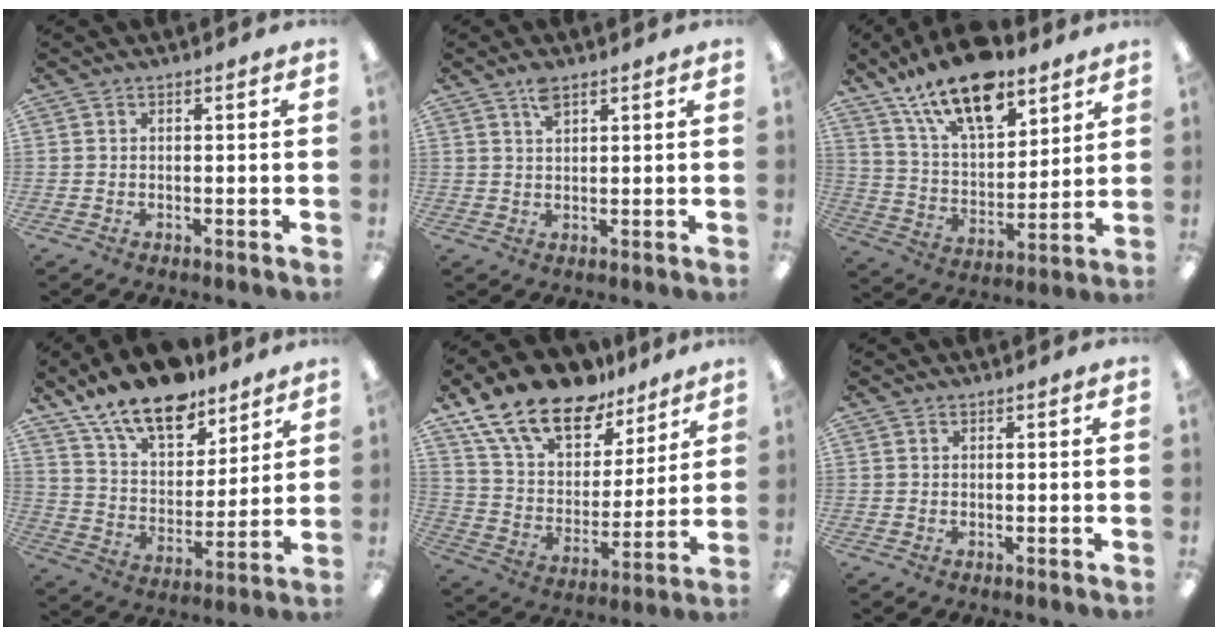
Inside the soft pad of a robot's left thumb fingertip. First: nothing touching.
{"total": 3.5, "force": [2.4, 1.4, 2.1], "torque": [-0.039, -0.003, 0.042]}
{"total": 18.6, "force": [13.1, 8.0, 10.5], "torque": [-0.185, -0.070, 0.231]}
{"total": 16.6, "force": [12.8, 7.4, 7.6], "torque": [-0.143, -0.077, 0.229]}
{"total": 18.4, "force": [13.3, 9.6, 8.3], "torque": [-0.171, -0.078, 0.245]}
{"total": 0.0}